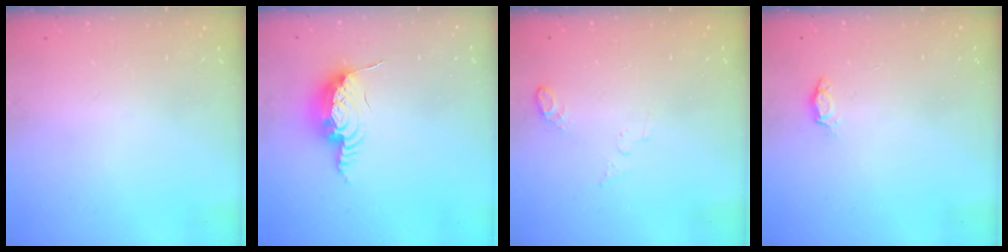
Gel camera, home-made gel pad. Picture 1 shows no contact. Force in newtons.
{"total": 12.4, "press": 12.4, "slide": 0.8}
{"total": 9.3, "press": 4.3, "slide": 8.2}
{"total": 3.5, "press": 3.5, "slide": 0.4}